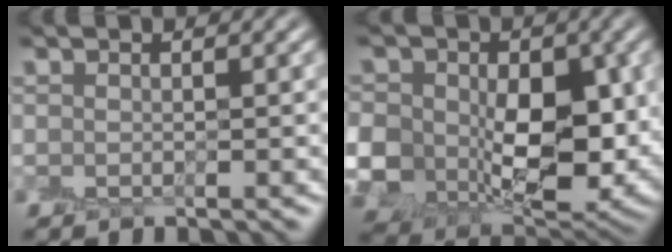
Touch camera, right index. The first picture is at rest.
{"total": 13.6, "force": [-0.4, 9.9, 9.3], "torque": [-0.178, -0.035, 0.014]}